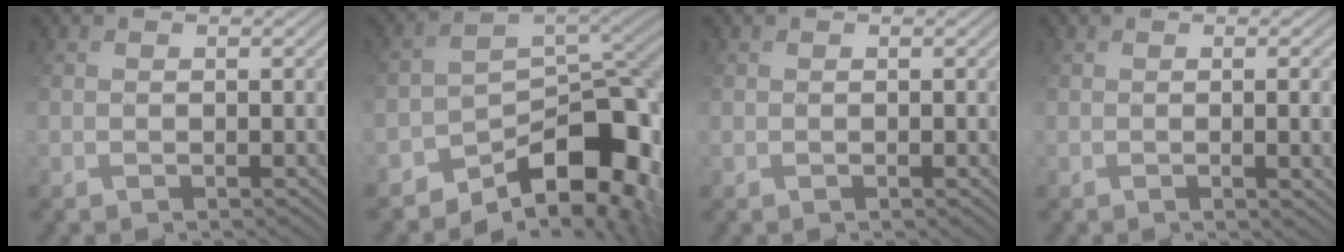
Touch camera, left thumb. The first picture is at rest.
{"total": 10.7, "force": [-6.8, 4.9, 6.7], "torque": [-0.113, 0.005, -0.109]}
{"total": 0.5, "force": [0.0, 0.4, 0.4], "torque": [-0.007, 0.001, 0.001]}
{"total": 6.3, "force": [-0.4, 2.6, 5.7], "torque": [-0.062, -0.005, 0.017]}